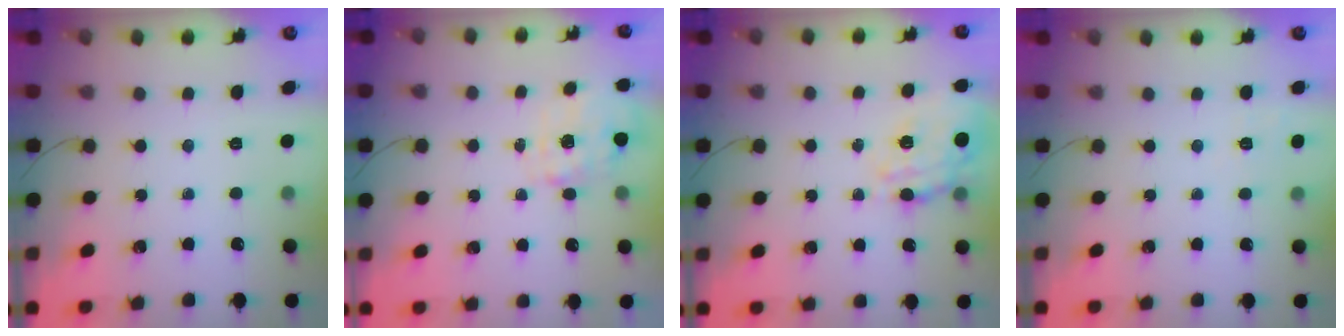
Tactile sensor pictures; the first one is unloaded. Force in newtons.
{"total": 2.3, "press": 2.2, "slide": 0.6}
{"total": 14.4, "press": 14.1, "slide": 2.9}
{"total": 2.8, "press": 2.4, "slide": 1.5}